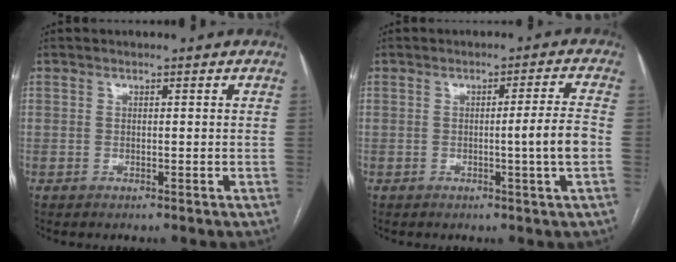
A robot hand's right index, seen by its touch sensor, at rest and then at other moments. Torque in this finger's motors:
{"motor_torque": [0.50, 0.10, 0.37, 0.06]}